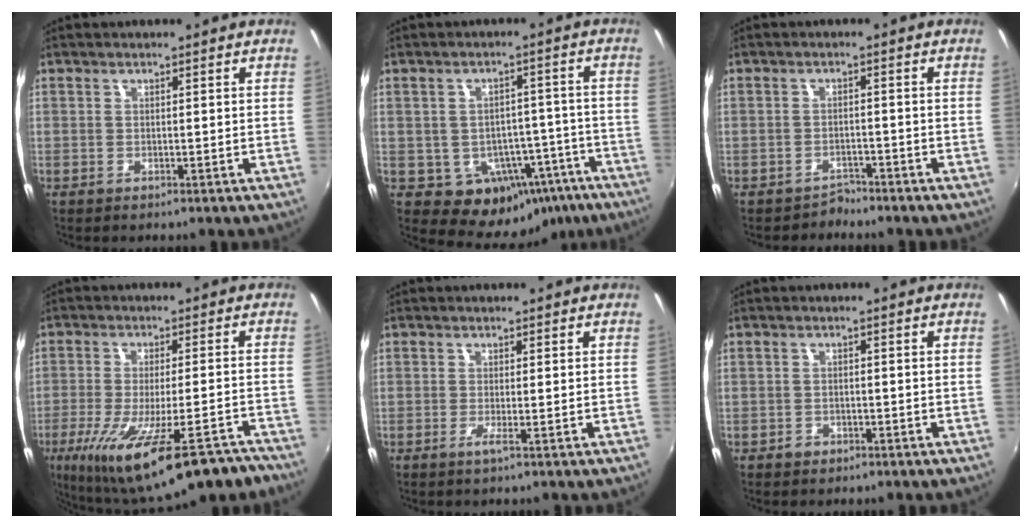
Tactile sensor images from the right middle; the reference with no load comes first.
{"total": 13.0, "force": [-6.6, 10.0, 5.0], "torque": [-0.086, 0.027, -0.050]}
{"total": 2.2, "force": [-2.0, 0.8, -0.4], "torque": [0.005, 0.002, -0.034]}
{"total": 21.4, "force": [-14.6, 5.1, 14.8], "torque": [-0.266, -0.071, -0.209]}
{"total": 1.0, "force": [-0.3, -0.4, 0.8], "torque": [-0.017, -0.006, -0.008]}
{"total": 1.5, "force": [-0.9, 1.1, 0.2], "torque": [-0.007, 0.000, -0.013]}